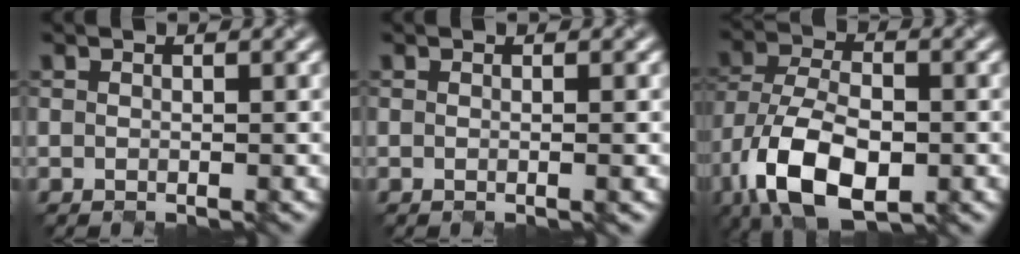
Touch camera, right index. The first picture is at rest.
{"total": 0.9, "force": [0.0, 0.3, 0.8], "torque": [-0.010, 0.000, -0.005]}
{"total": 10.4, "force": [-4.7, 5.3, 7.6], "torque": [-0.159, -0.012, -0.086]}